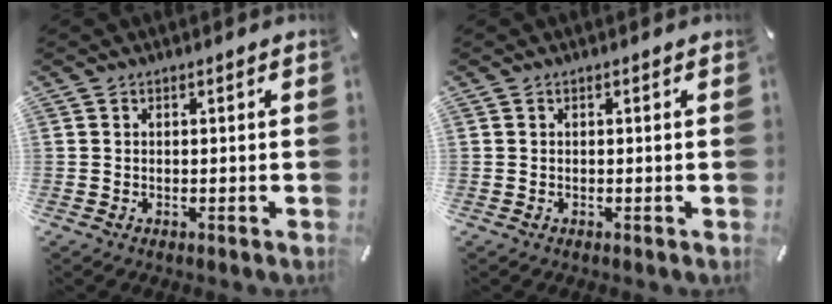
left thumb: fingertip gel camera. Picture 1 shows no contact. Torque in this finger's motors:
{"motor_torque": [-0.18, -0.40, -0.05, 0.13, 0.02]}